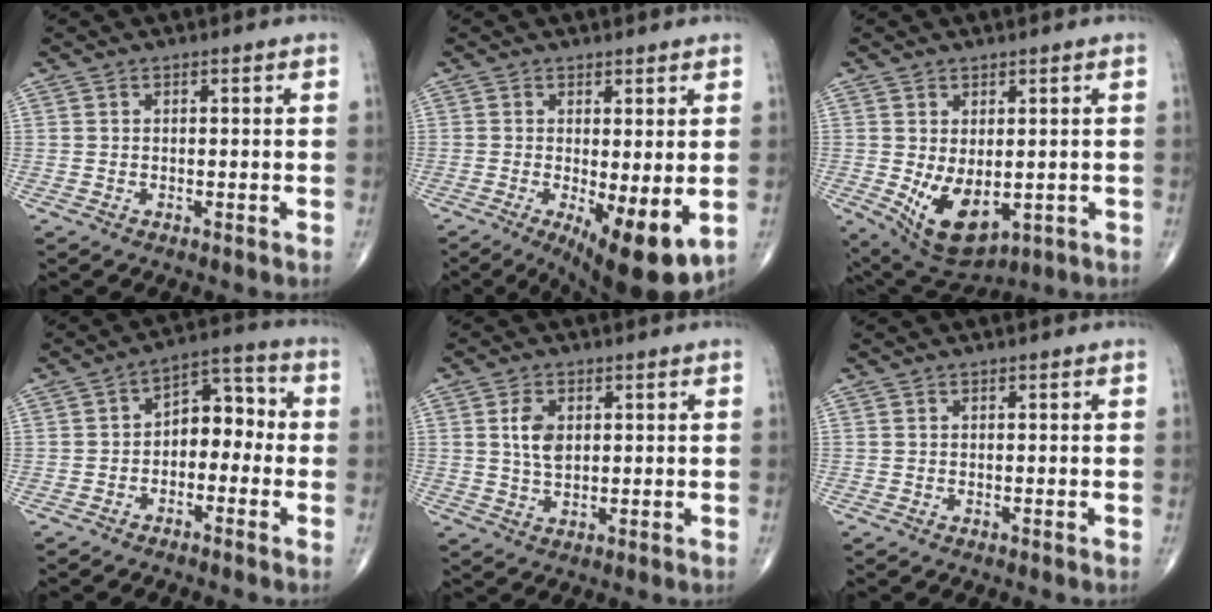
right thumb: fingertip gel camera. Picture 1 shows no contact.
{"total": 10.8, "force": [-2.4, 3.3, 9.9], "torque": [-0.141, -0.025, -0.027]}
{"total": 10.1, "force": [-1.5, 5.7, 8.2], "torque": [-0.126, -0.011, 0.002]}
{"total": 7.9, "force": [-1.4, 5.2, 5.8], "torque": [-0.050, 0.045, -0.038]}
{"total": 4.9, "force": [1.2, 3.0, 3.8], "torque": [-0.063, -0.006, 0.022]}
{"total": 0.0}